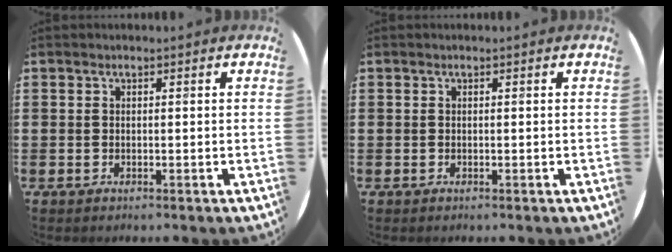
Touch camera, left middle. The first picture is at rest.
{"total": 0.0}